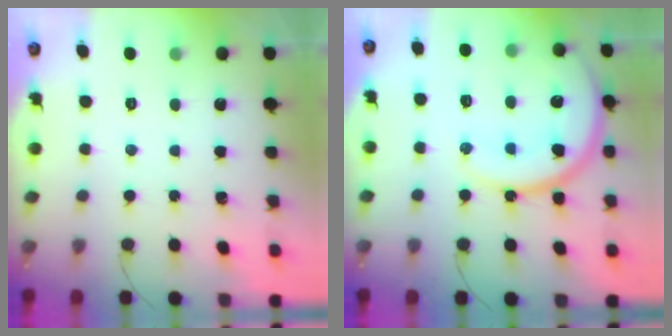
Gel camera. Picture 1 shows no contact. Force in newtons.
{"total": 17.7, "press": 17.6, "slide": 1.7}